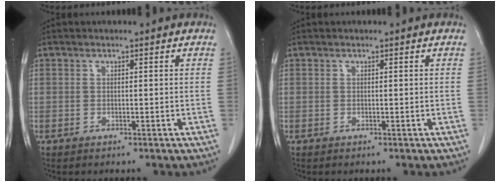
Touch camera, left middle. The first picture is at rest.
{"total": 0.0}